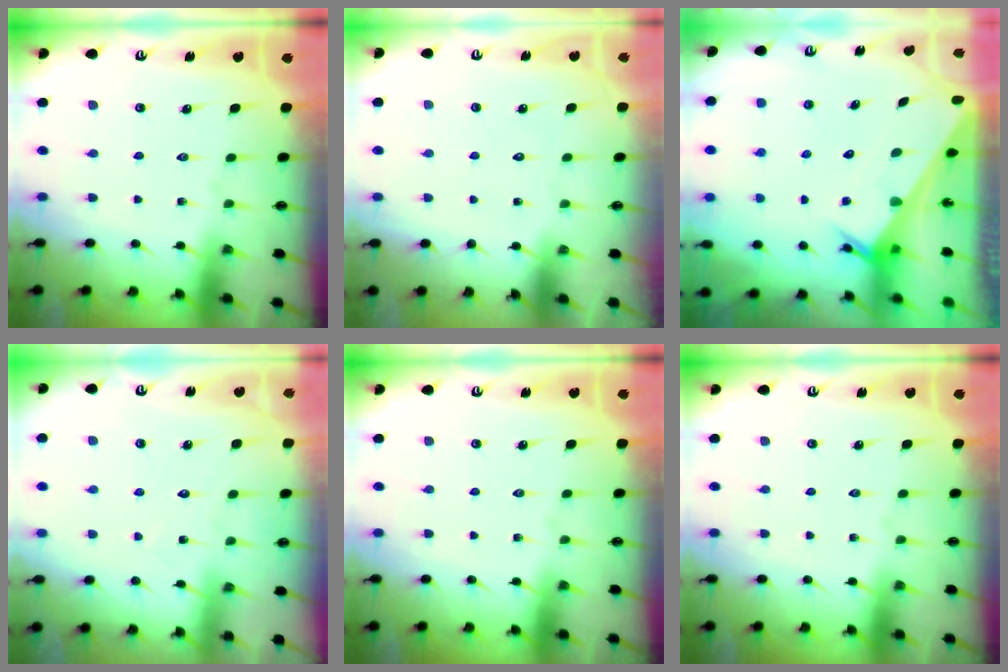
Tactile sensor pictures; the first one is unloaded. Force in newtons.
{"total": 1.6, "press": 1.6, "slide": 0.0}
{"total": 3.2, "press": 3.2, "slide": 0.2}
{"total": 5.0, "press": 5.0, "slide": 0.1}
{"total": 0.0}
{"total": 0.0}